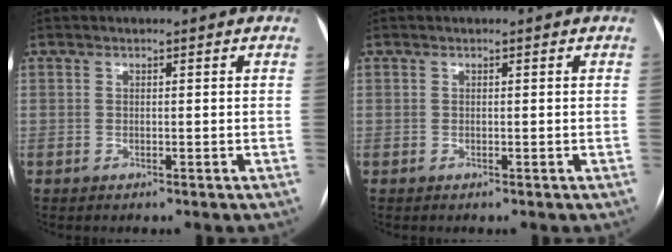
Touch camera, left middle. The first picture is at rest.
{"total": 0.0}